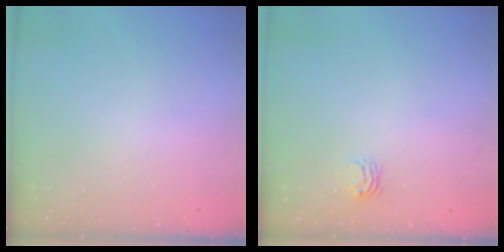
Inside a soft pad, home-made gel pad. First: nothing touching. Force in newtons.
{"total": 2.7, "press": 2.7, "slide": 0.2}